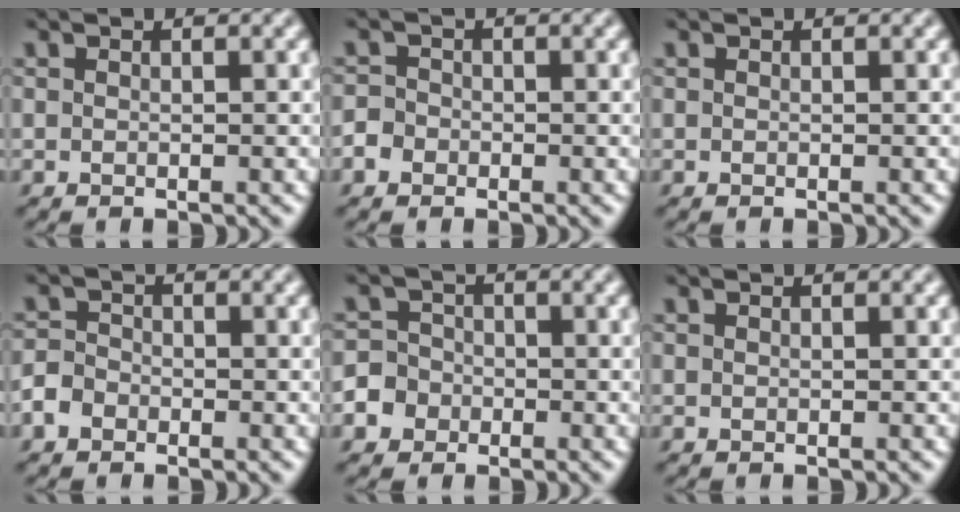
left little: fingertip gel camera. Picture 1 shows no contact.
{"total": 2.9, "force": [-1.5, 2.3, 0.7], "torque": [-0.005, 0.002, -0.038]}
{"total": 0.0}
{"total": 2.5, "force": [-1.5, 1.9, 0.8], "torque": [-0.010, -0.002, -0.033]}
{"total": 6.6, "force": [-3.2, 5.6, 1.2], "torque": [-0.029, -0.009, -0.086]}
{"total": 0.0}